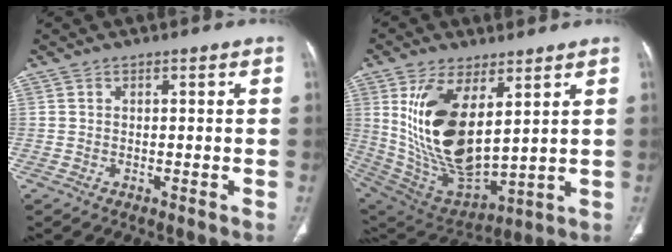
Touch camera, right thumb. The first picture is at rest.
{"total": 19.8, "force": [5.6, 9.3, 16.5], "torque": [-0.308, -0.033, 0.131]}